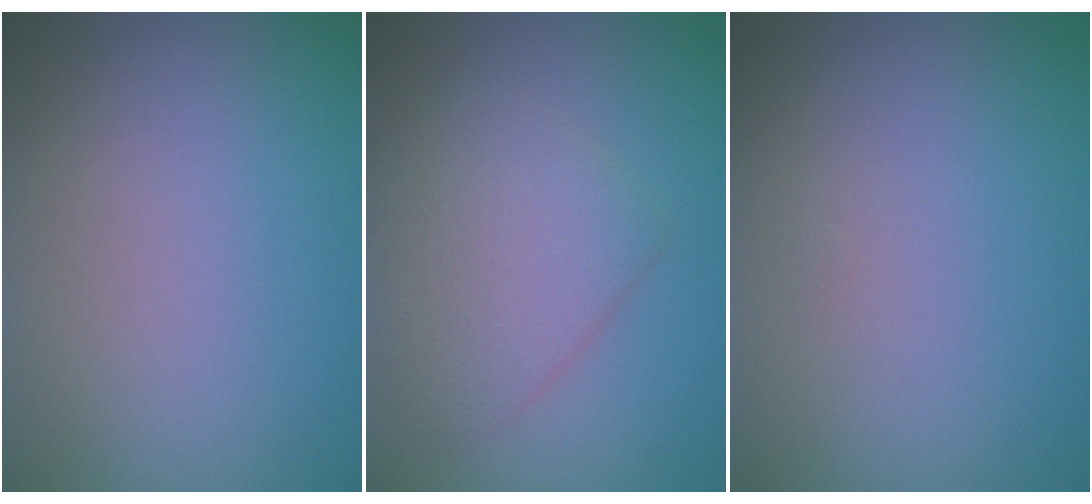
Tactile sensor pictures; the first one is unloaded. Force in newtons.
{"total": 4.1, "press": 4.1, "slide": 0.1}
{"total": 0.0}